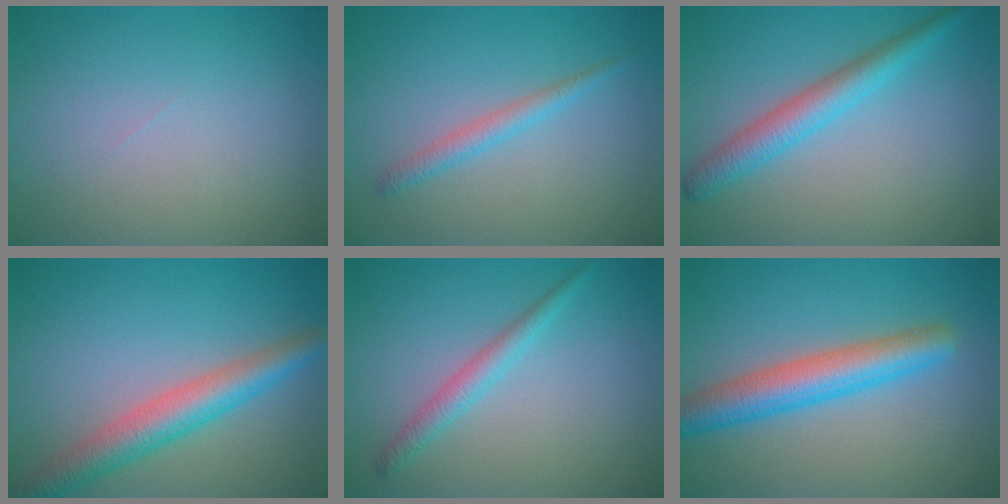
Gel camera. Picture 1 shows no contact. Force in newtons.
{"total": 1.8, "press": 1.8, "slide": 0.1}
{"total": 3.6, "press": 3.6, "slide": 0.0}
{"total": 5.2, "press": 5.2, "slide": 0.1}
{"total": 2.2, "press": 2.2, "slide": 0.1}
{"total": 5.4, "press": 5.4, "slide": 0.1}